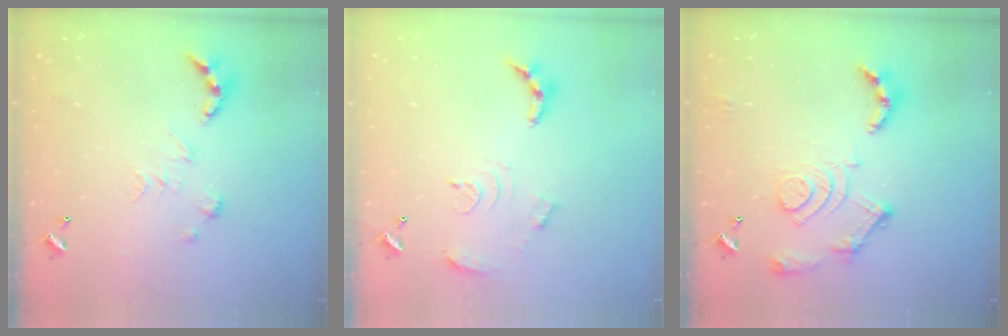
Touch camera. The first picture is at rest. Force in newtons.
{"total": 10.6, "press": 10.6, "slide": 0.8}
{"total": 16.8, "press": 16.7, "slide": 1.6}